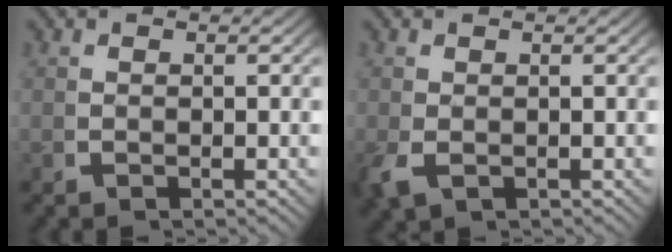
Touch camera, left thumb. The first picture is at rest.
{"total": 1.8, "force": [-0.6, 1.3, 1.2], "torque": [-0.035, -0.009, -0.003]}